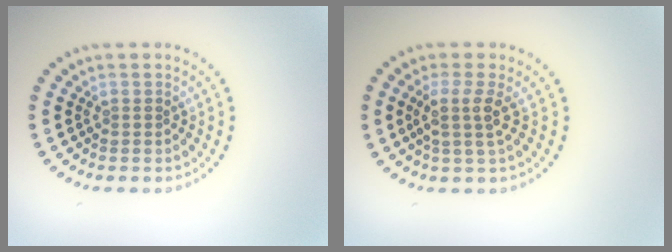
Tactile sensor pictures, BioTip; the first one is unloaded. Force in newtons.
{"total": 2.4, "press": 1.8, "slide": 1.5}